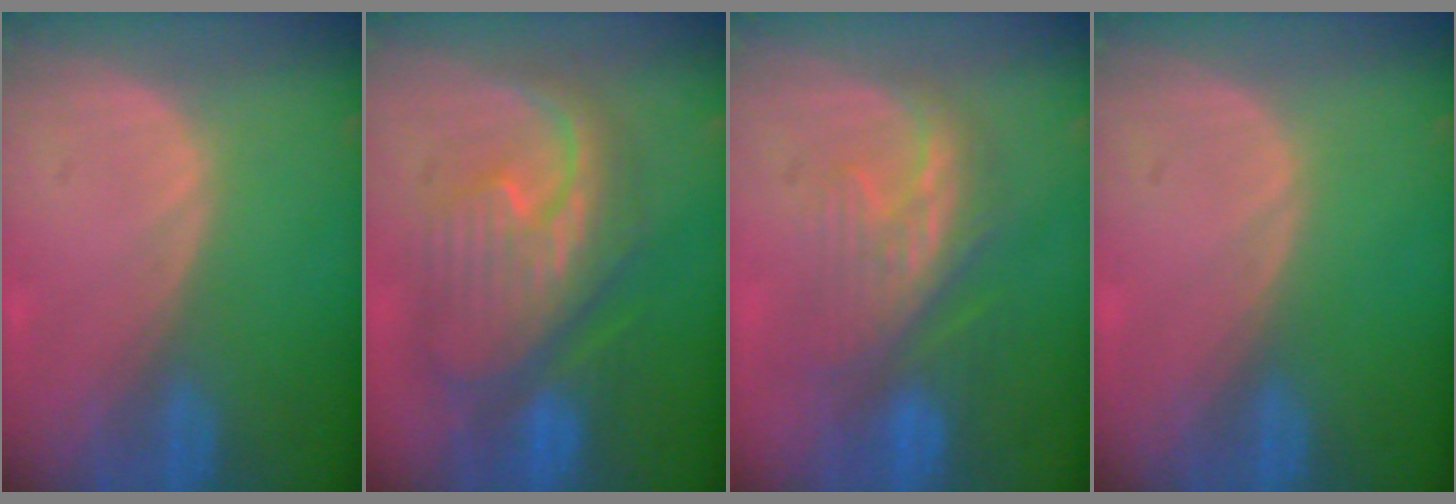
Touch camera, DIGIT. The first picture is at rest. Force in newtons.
{"total": 10.7, "press": 10.7, "slide": 0.9}
{"total": 8.2, "press": 7.9, "slide": 1.8}
{"total": 0.0}